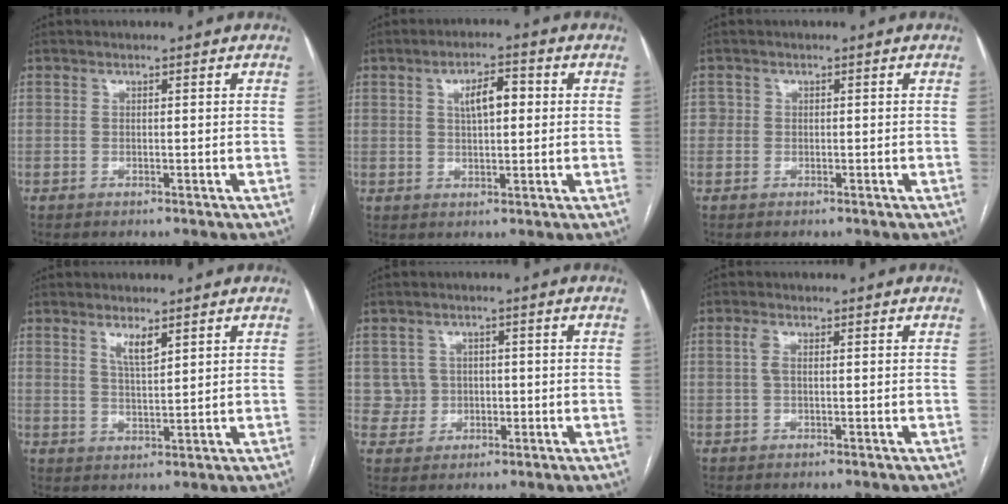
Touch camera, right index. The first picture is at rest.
{"total": 5.3, "force": [1.2, 2.1, 4.7], "torque": [-0.081, 0.014, 0.022]}
{"total": 0.6, "force": [-0.5, 0.4, 0.0], "torque": [-0.005, 0.005, -0.008]}
{"total": 3.4, "force": [2.1, 0.8, 2.6], "torque": [-0.053, -0.002, 0.042]}
{"total": 4.2, "force": [0.0, 4.2, 0.1], "torque": [0.011, 0.018, 0.007]}
{"total": 1.6, "force": [0.1, 0.8, 1.4], "torque": [-0.033, 0.010, 0.002]}